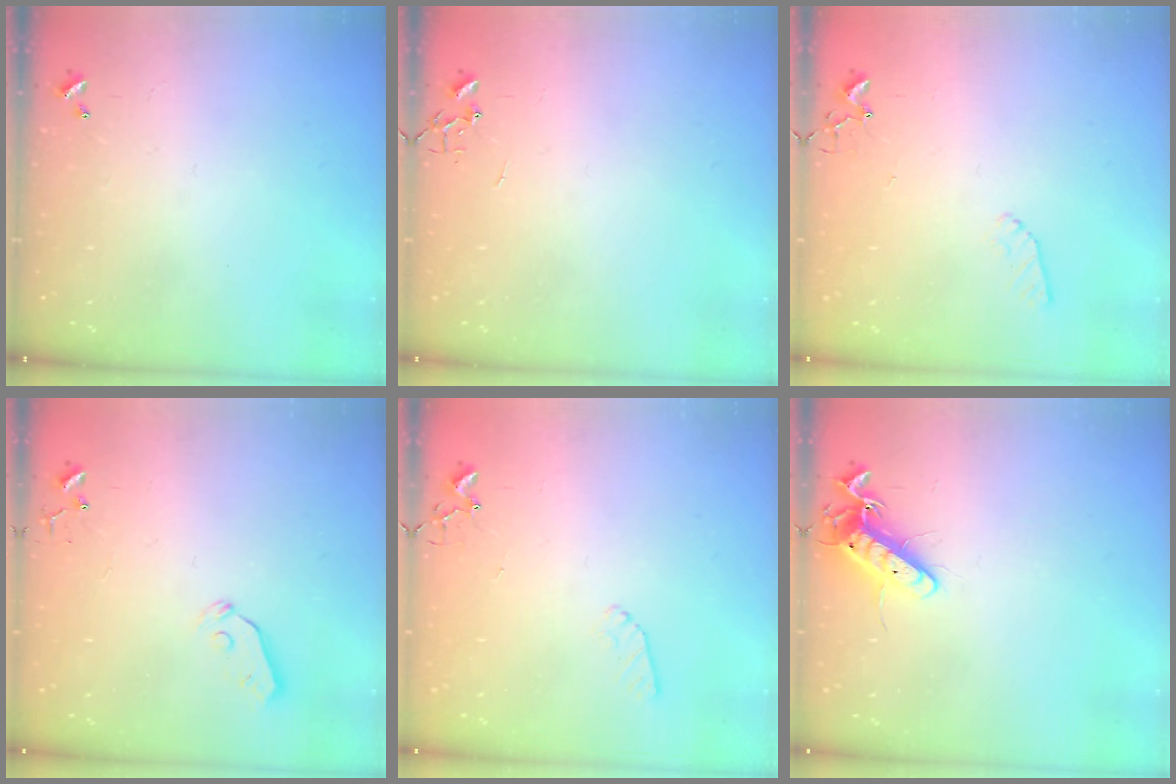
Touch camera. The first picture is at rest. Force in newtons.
{"total": 0.0}
{"total": 6.6, "press": 6.5, "slide": 0.7}
{"total": 3.8, "press": 3.8, "slide": 0.3}
{"total": 6.6, "press": 6.5, "slide": 0.7}
{"total": 12.4, "press": 12.4, "slide": 0.9}